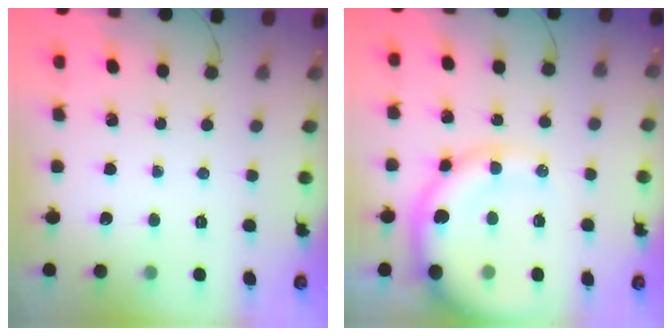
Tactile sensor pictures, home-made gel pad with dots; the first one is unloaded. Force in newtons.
{"total": 13.9, "press": 13.3, "slide": 4.1}